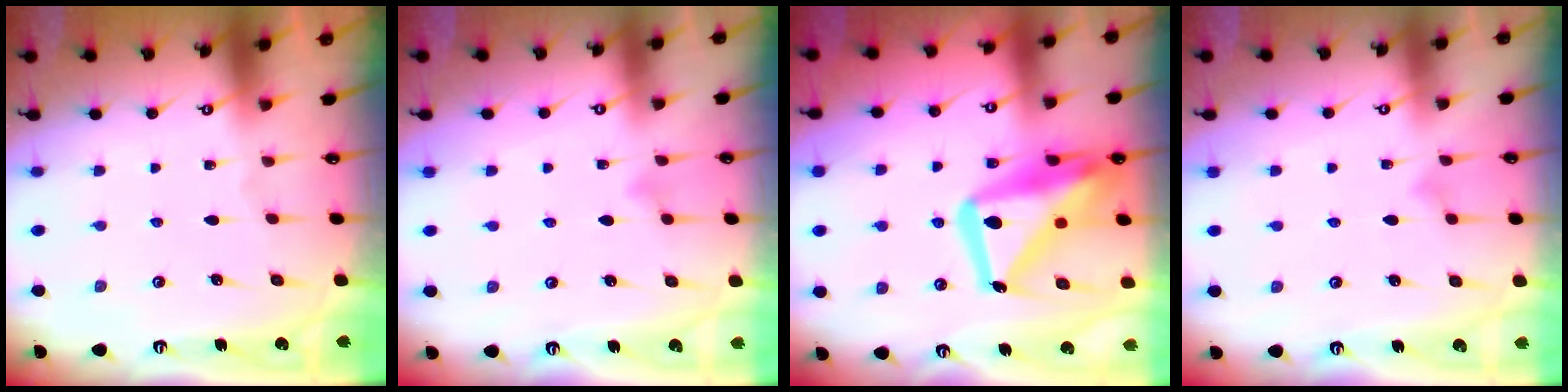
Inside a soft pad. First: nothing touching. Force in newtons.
{"total": 3.8, "press": 3.8, "slide": 0.4}
{"total": 21.7, "press": 21.6, "slide": 2.0}
{"total": 4.0, "press": 4.0, "slide": 0.2}